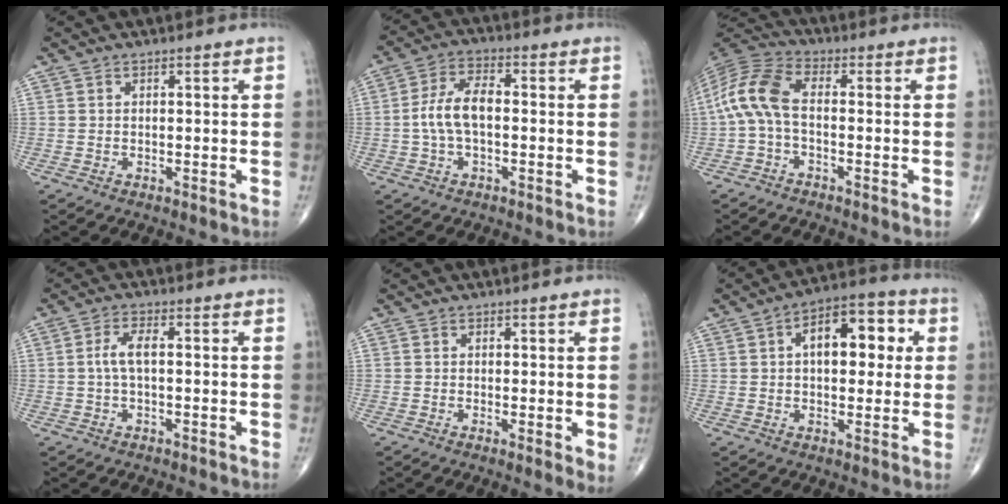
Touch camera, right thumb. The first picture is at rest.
{"total": 7.6, "force": [-0.7, 3.8, 6.6], "torque": [-0.139, 0.025, -0.019]}
{"total": 9.8, "force": [-0.9, 4.9, 8.5], "torque": [-0.185, 0.030, -0.029]}
{"total": 3.8, "force": [0.1, 1.4, 3.5], "torque": [-0.082, 0.009, -0.002]}
{"total": 2.7, "force": [0.2, 0.7, 2.6], "torque": [-0.042, -0.010, 0.001]}
{"total": 13.0, "force": [2.7, 7.0, 10.6], "torque": [-0.118, 0.021, 0.033]}